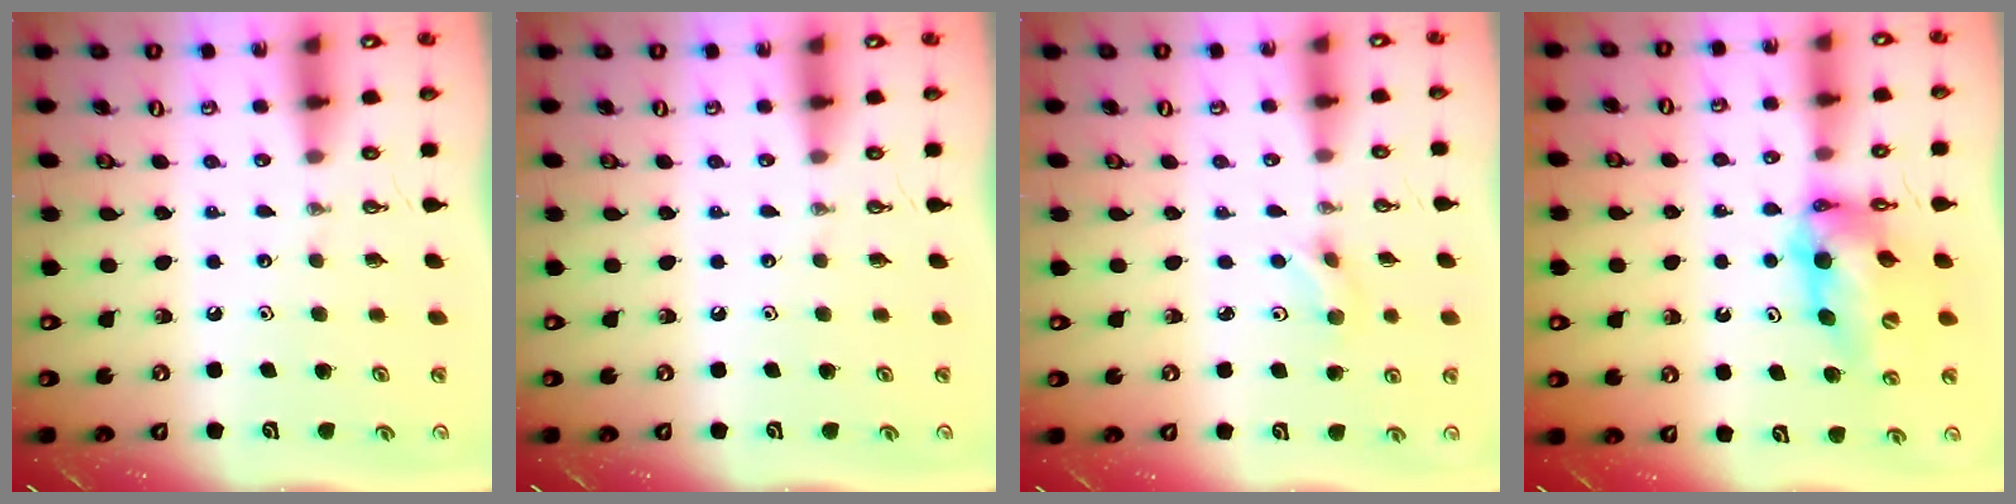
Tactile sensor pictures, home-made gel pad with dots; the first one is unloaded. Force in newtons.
{"total": 0.0}
{"total": 3.8, "press": 3.7, "slide": 0.9}
{"total": 11.6, "press": 11.6, "slide": 1.1}